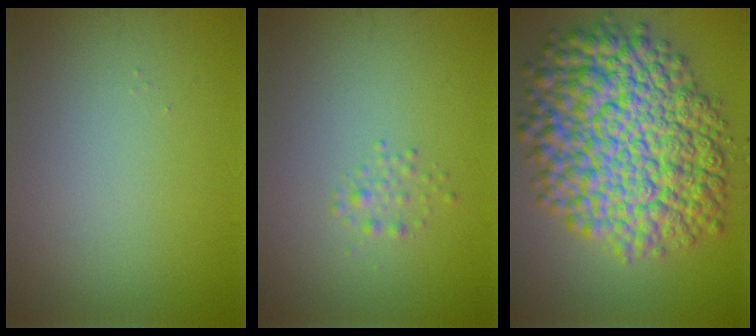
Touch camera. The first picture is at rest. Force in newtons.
{"total": 1.0, "press": 1.0, "slide": 0.0}
{"total": 14.3, "press": 14.3, "slide": 0.3}